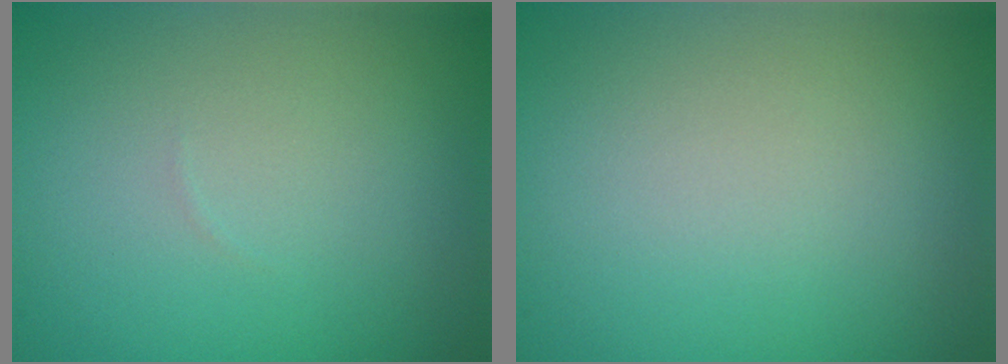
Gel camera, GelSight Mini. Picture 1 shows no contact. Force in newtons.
{"total": 0.0}